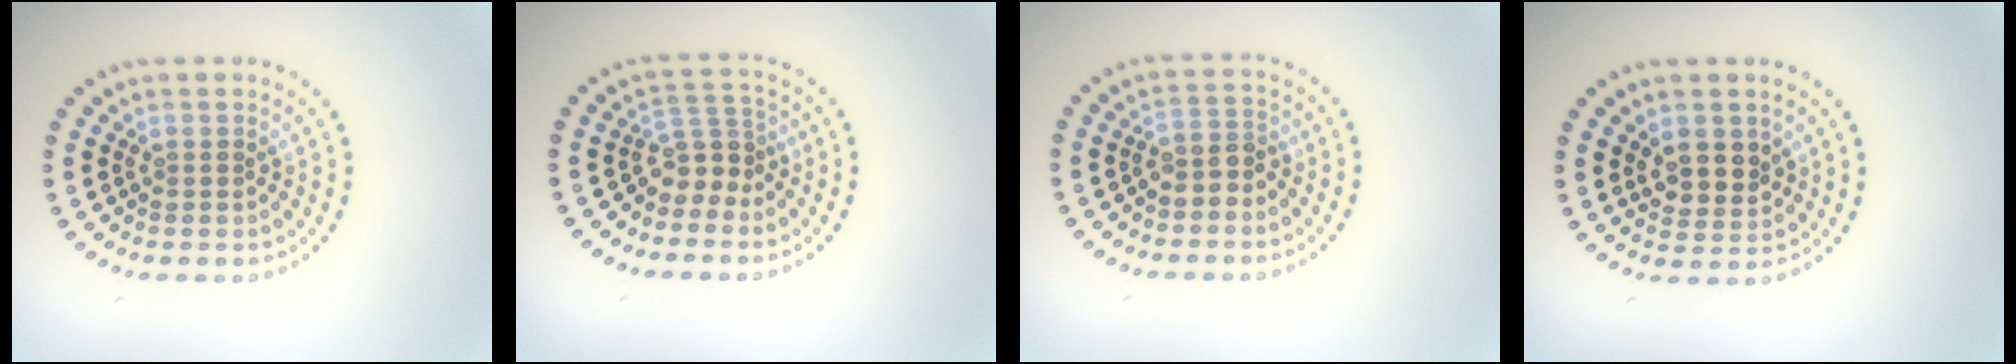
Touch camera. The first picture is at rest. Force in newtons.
{"total": 2.9, "press": 2.1, "slide": 2.1}
{"total": 1.8, "press": 1.6, "slide": 1.0}
{"total": 2.7, "press": 2.5, "slide": 1.0}